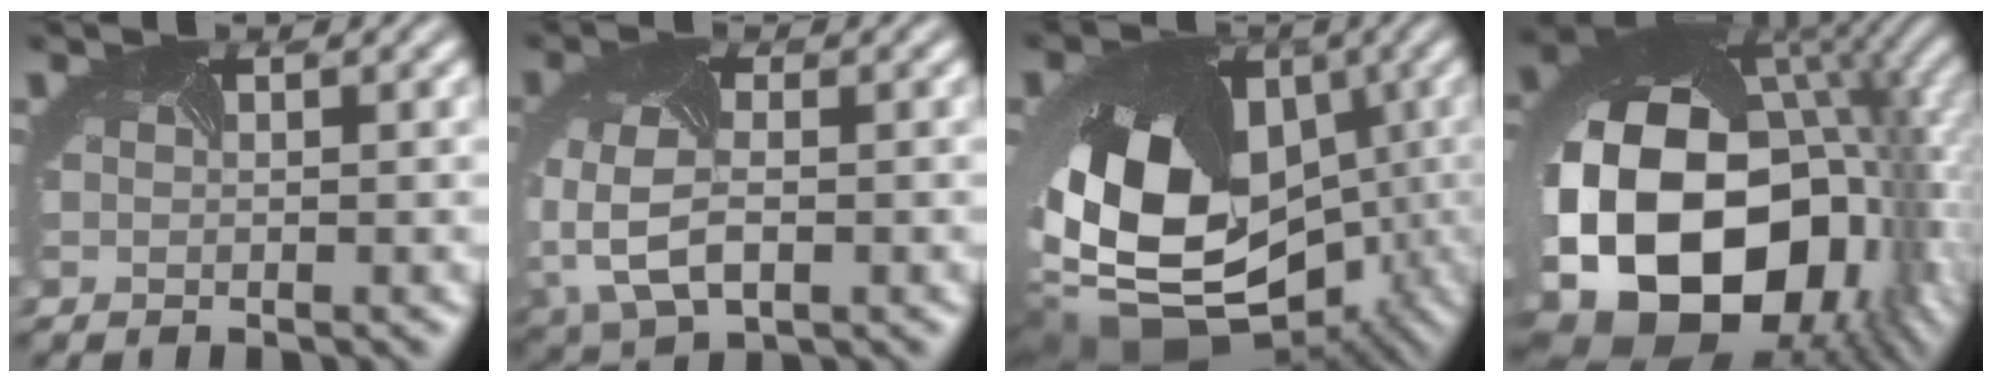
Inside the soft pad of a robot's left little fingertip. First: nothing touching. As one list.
[{"total": 5.3, "force": [-1.4, 3.6, 3.7], "torque": [-0.109, -0.017, -0.024]}, {"total": 17.4, "force": [-3.5, 12.7, 11.3], "torque": [-0.213, -0.023, -0.040]}, {"total": 20.9, "force": [-3.4, 15.0, 14.1], "torque": [-0.322, -0.079, -0.013]}]